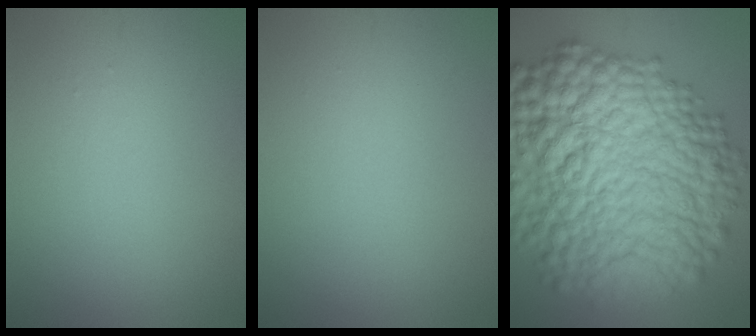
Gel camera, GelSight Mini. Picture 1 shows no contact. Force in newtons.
{"total": 0.0}
{"total": 17.3, "press": 17.2, "slide": 0.4}